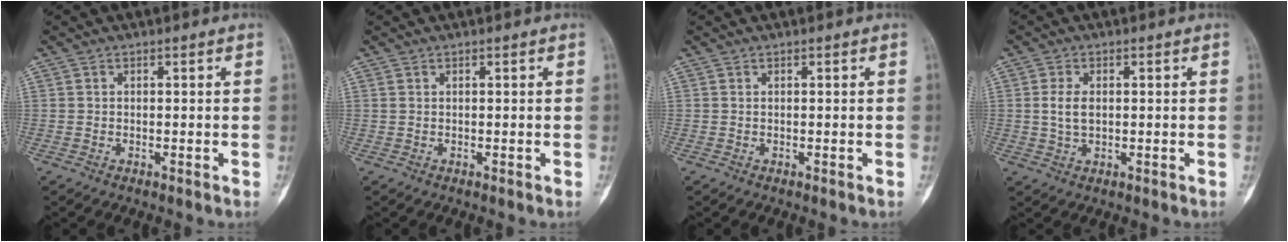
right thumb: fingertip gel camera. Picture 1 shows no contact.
{"total": 0.5, "force": [0.3, 0.4, 0.3], "torque": [0.002, 0.002, 0.004]}
{"total": 0.0}
{"total": 4.0, "force": [0.3, 2.5, 3.1], "torque": [-0.064, 0.003, 0.008]}